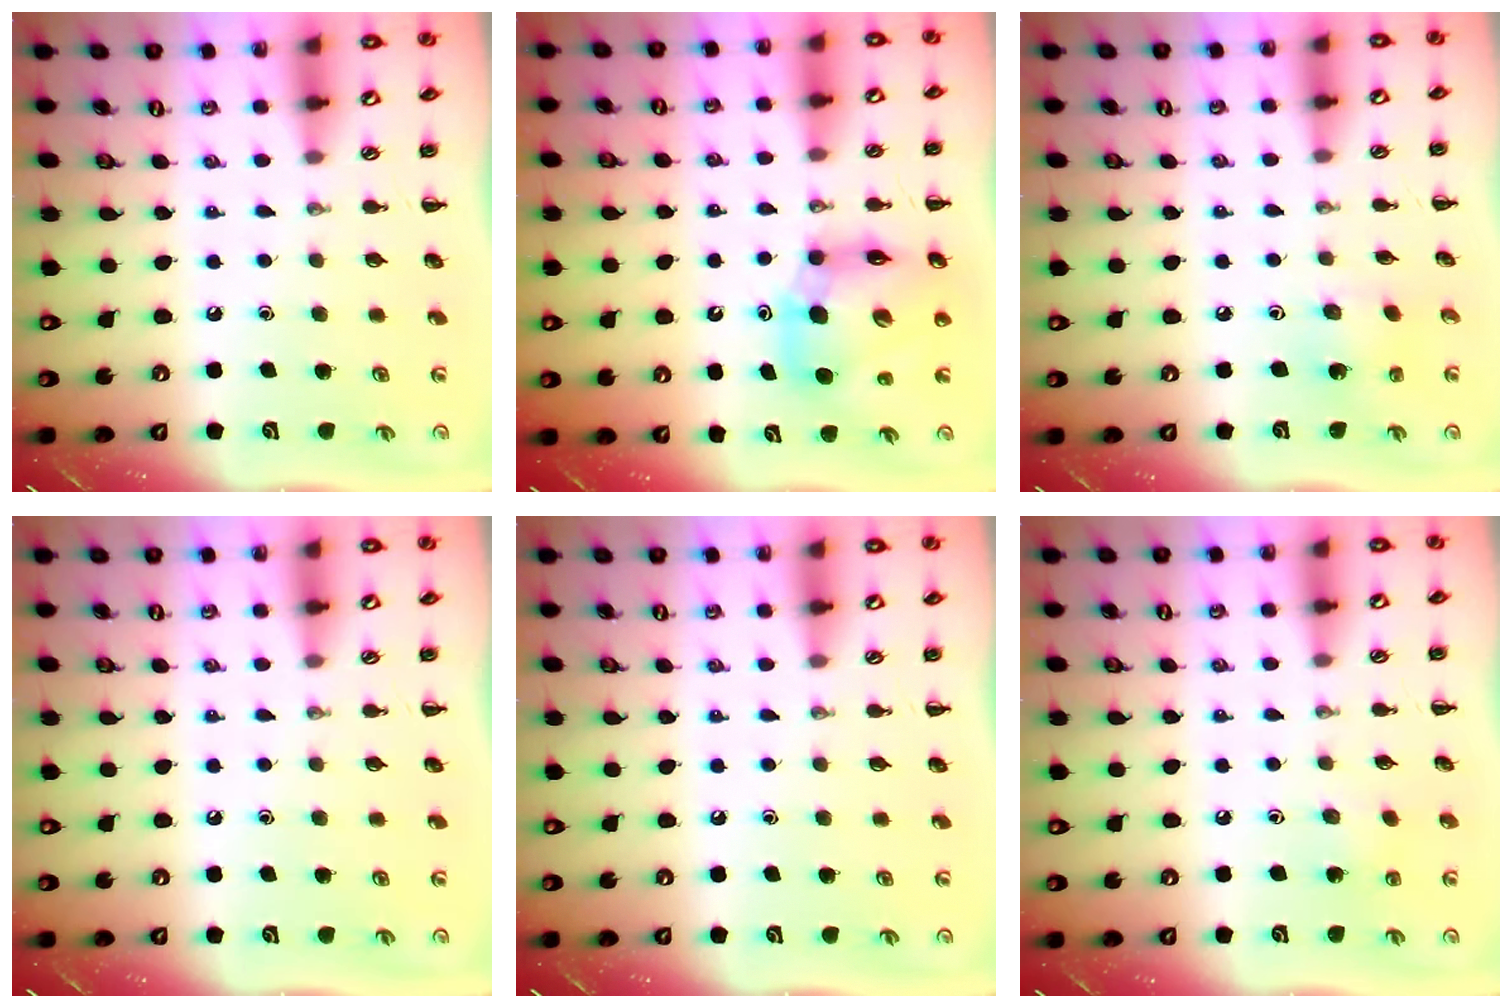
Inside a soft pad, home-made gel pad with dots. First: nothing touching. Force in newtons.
{"total": 11.5, "press": 11.0, "slide": 3.1}
{"total": 1.4, "press": 1.3, "slide": 0.6}
{"total": 0.0}
{"total": 0.0}
{"total": 5.8, "press": 5.6, "slide": 1.6}